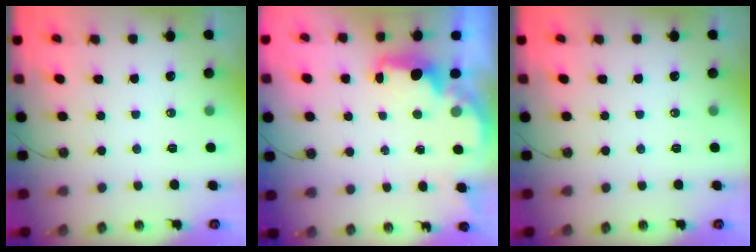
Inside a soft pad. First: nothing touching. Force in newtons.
{"total": 2.3, "press": 2.2, "slide": 0.7}
{"total": 0.0}